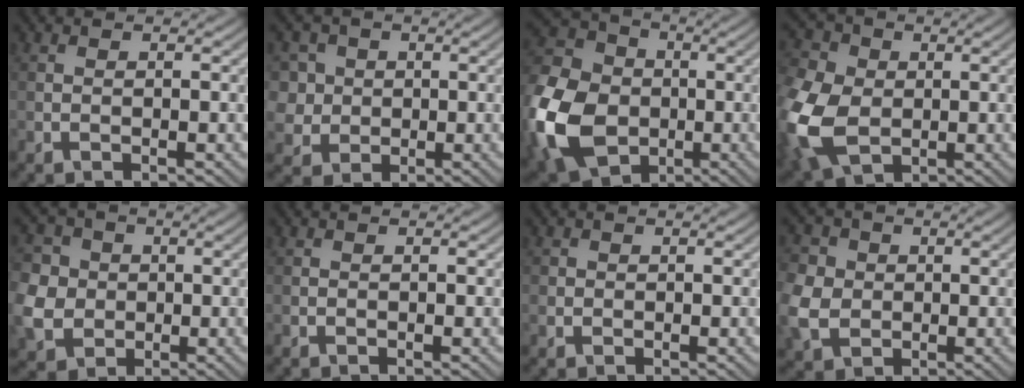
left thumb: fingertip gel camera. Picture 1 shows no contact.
{"total": 6.4, "force": [1.7, 5.9, 2.0], "torque": [-0.075, 0.004, 0.028]}
{"total": 18.4, "force": [-4.3, 14.2, 10.9], "torque": [-0.310, -0.016, -0.103]}
{"total": 14.0, "force": [-1.8, 10.2, 9.4], "torque": [-0.273, -0.020, -0.037]}
{"total": 8.4, "force": [-0.6, 7.5, 3.7], "torque": [-0.132, -0.012, -0.021]}
{"total": 0.0}
{"total": 1.0, "force": [0.1, 1.0, 0.2], "torque": [-0.003, -0.004, 0.001]}
{"total": 7.4, "force": [-0.5, 6.3, 3.8], "torque": [-0.131, -0.007, -0.016]}